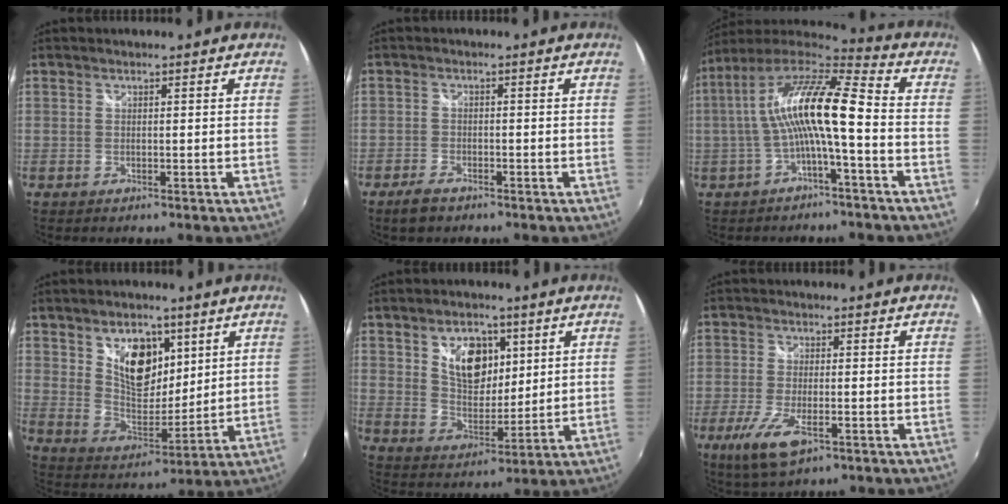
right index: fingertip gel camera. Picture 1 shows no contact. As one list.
[{"total": 3.6, "force": [-2.7, 1.6, 1.7], "torque": [-0.047, -0.002, -0.049]}, {"total": 13.7, "force": [-0.9, 1.9, 13.5], "torque": [-0.252, 0.018, -0.019]}, {"total": 12.3, "force": [5.8, 7.4, 7.9], "torque": [-0.128, 0.003, 0.111]}, {"total": 10.6, "force": [4.4, 6.7, 7.0], "torque": [-0.113, 0.008, 0.083]}, {"total": 8.7, "force": [-4.2, 2.9, 7.0], "torque": [-0.155, -0.027, -0.074]}]